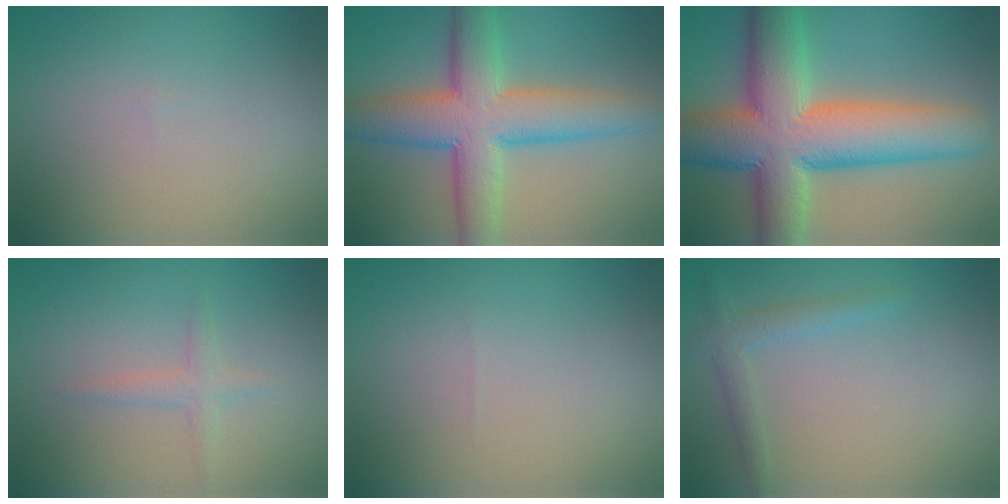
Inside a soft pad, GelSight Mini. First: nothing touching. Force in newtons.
{"total": 9.1, "press": 9.1, "slide": 0.4}
{"total": 13.5, "press": 13.5, "slide": 0.9}
{"total": 1.3, "press": 1.3, "slide": 0.1}
{"total": 0.0}
{"total": 1.9, "press": 1.9, "slide": 0.1}